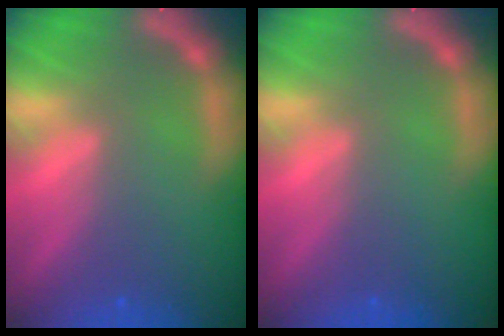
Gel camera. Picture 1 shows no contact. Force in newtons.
{"total": 0.0}